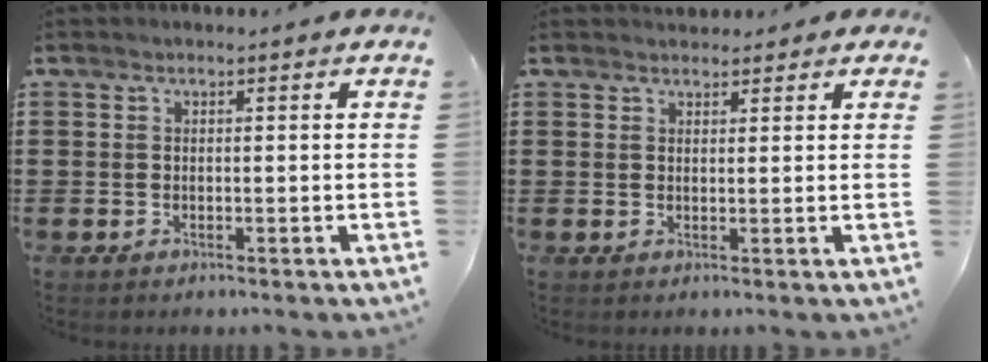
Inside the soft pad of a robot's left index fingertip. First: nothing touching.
{"total": 1.8, "force": [1.7, 0.7, 0.1], "torque": [0.001, 0.002, 0.030]}